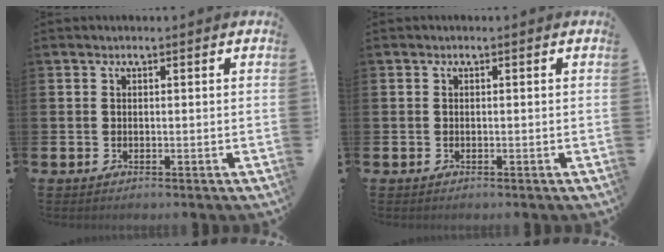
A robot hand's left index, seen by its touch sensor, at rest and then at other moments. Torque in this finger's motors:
{"motor_torque": [0.00, 0.00, 0.05, 0.00]}